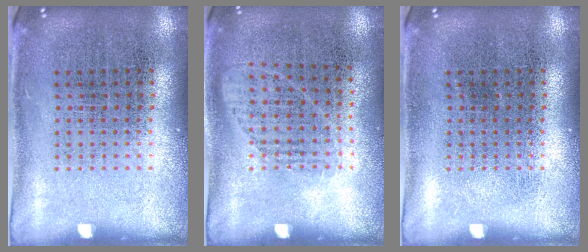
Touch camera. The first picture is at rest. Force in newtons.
{"total": 0.9, "press": 0.8, "slide": 0.5}
{"total": 0.0}